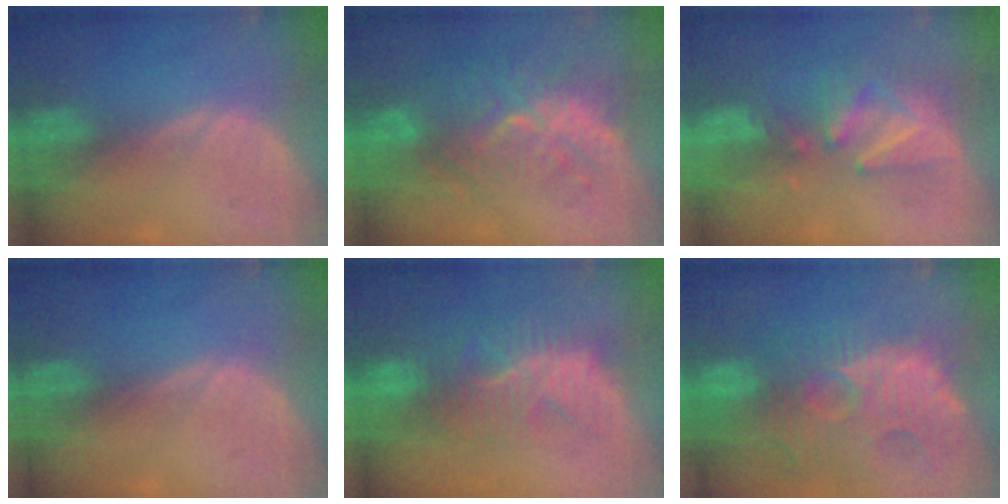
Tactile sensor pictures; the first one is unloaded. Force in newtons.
{"total": 9.2, "press": 8.8, "slide": 2.6}
{"total": 8.5, "press": 7.8, "slide": 3.4}
{"total": 0.0}
{"total": 8.8, "press": 8.5, "slide": 2.2}
{"total": 14.4, "press": 12.5, "slide": 7.1}